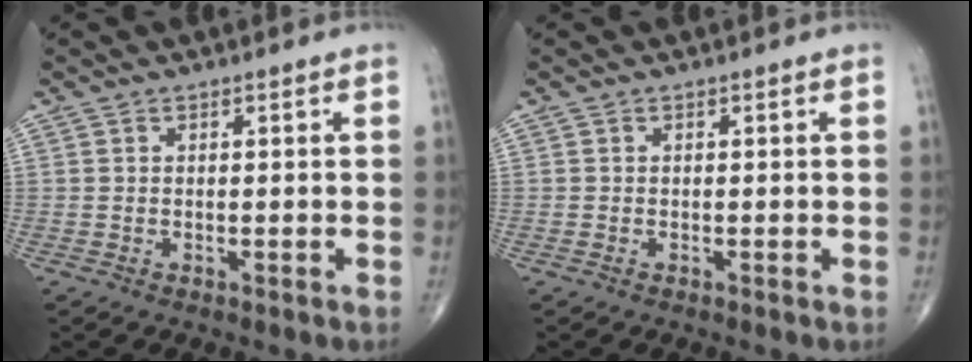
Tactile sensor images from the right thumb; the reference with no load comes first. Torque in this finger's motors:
{"motor_torque": [-0.16, 0.00, -0.10, -0.02, 0.00]}